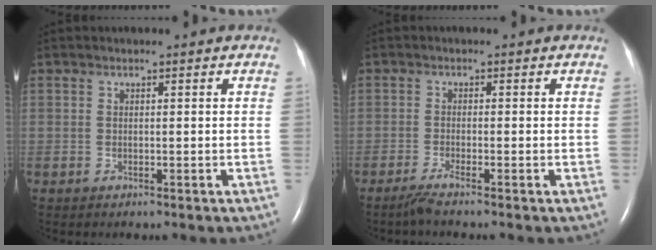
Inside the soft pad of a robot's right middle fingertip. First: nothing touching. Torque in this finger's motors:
{"motor_torque": [-0.04, 0.06, -0.02, 0.01]}